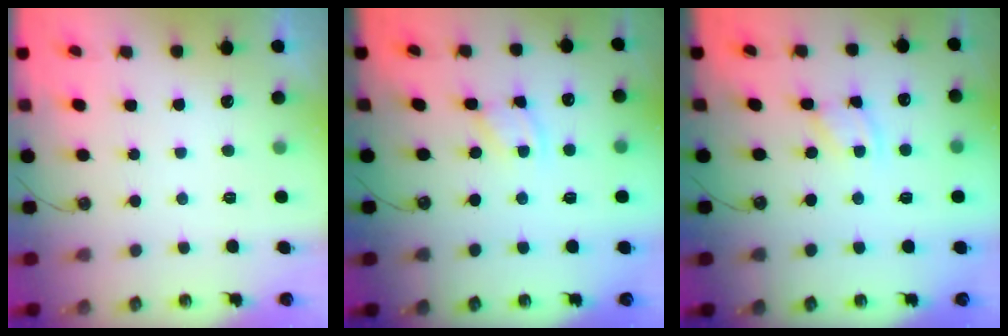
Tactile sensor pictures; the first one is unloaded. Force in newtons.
{"total": 1.8, "press": 1.8, "slide": 0.3}
{"total": 1.8, "press": 1.8, "slide": 0.3}